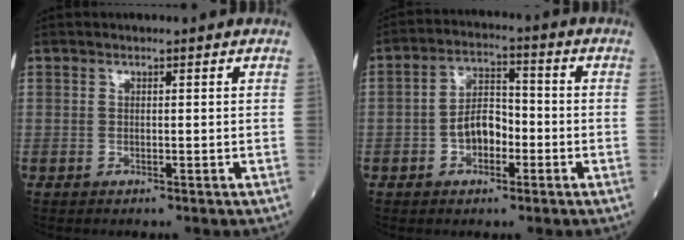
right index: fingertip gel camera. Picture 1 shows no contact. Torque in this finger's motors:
{"motor_torque": [0.17, -0.11, 0.12, 0.05]}